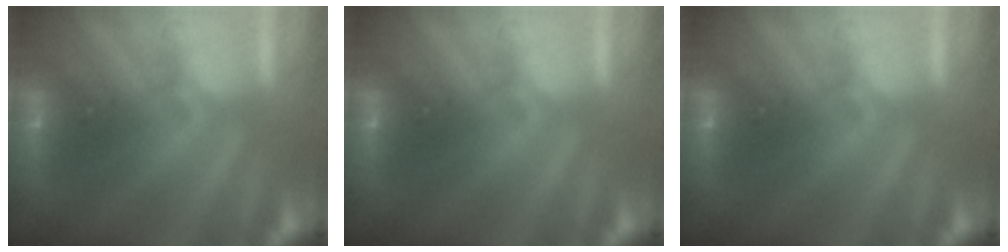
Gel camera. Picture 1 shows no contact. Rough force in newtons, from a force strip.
{"total": 0.0}
{"total": 0.0}